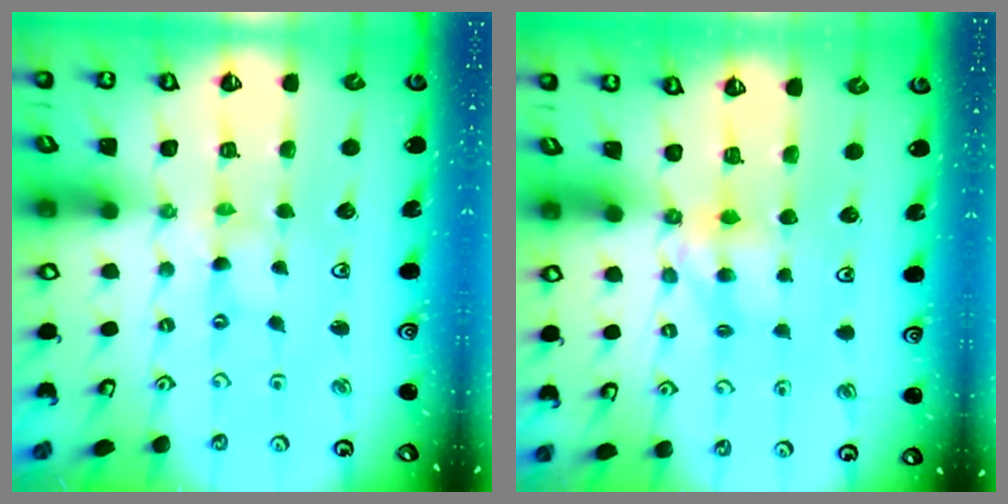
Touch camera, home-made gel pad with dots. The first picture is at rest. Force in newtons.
{"total": 5.4, "press": 5.4, "slide": 0.1}